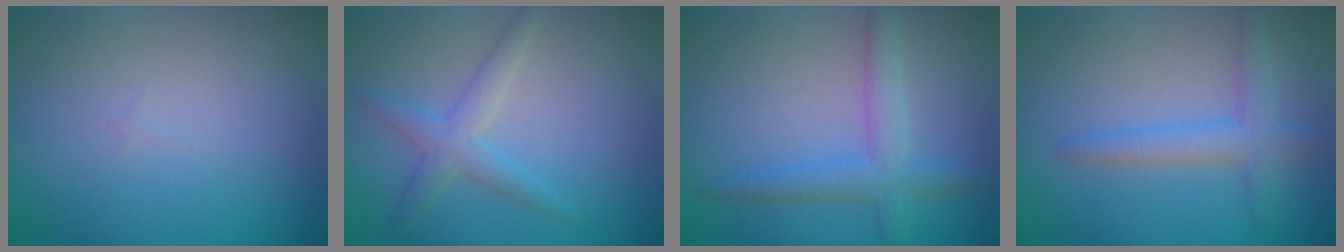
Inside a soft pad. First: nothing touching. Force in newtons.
{"total": 2.5, "press": 2.5, "slide": 0.2}
{"total": 3.2, "press": 3.2, "slide": 0.1}
{"total": 2.8, "press": 2.8, "slide": 0.2}